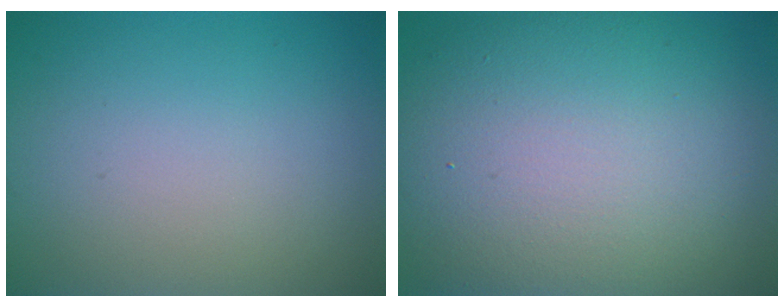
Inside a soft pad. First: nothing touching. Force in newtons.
{"total": 14.6, "press": 14.6, "slide": 0.8}